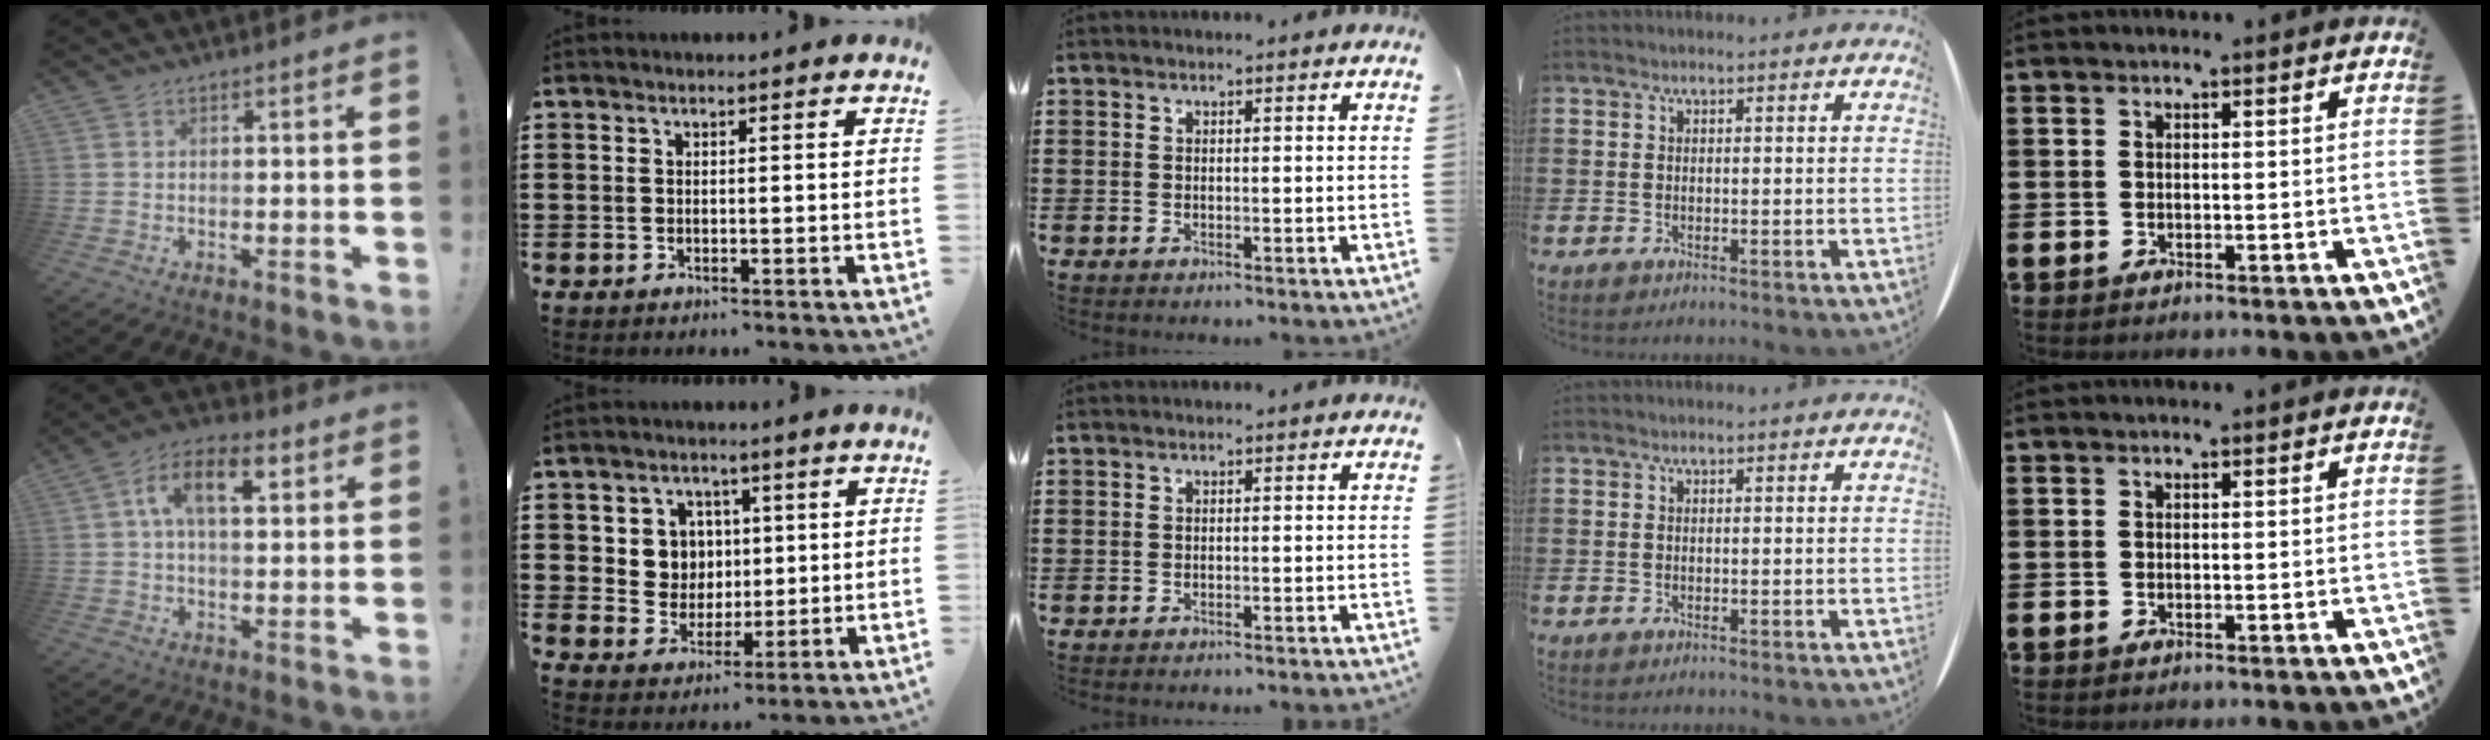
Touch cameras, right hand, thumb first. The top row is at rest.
{"thumb": {"total": 10.5, "force": [2.9, 5.4, 8.5], "torque": [-0.137, 0.011, 0.049]}, "index": {"total": 5.4, "force": [1.5, 5.0, 1.1], "torque": [-0.048, 0.015, 0.027]}, "middle": {"total": 0.9, "force": [-0.8, -0.2, 0.0], "torque": [-0.004, -0.001, -0.016]}}